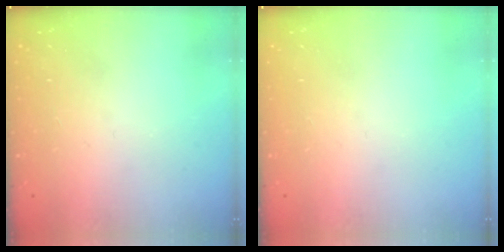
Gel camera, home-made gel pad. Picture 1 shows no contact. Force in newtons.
{"total": 0.0}